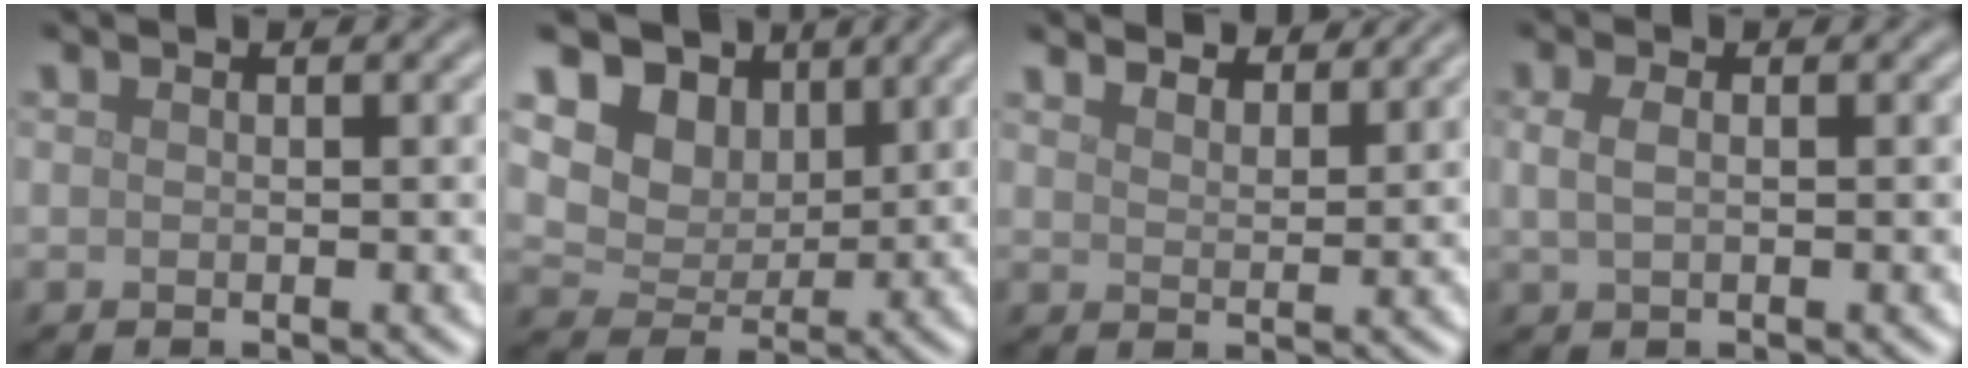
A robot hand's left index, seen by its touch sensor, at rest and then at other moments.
{"total": 7.7, "force": [3.9, 5.6, 3.7], "torque": [-0.086, -0.001, 0.069]}
{"total": 6.1, "force": [5.7, 1.3, 1.9], "torque": [-0.042, 0.003, 0.085]}
{"total": 1.5, "force": [0.3, 0.7, 1.3], "torque": [-0.029, 0.001, 0.007]}